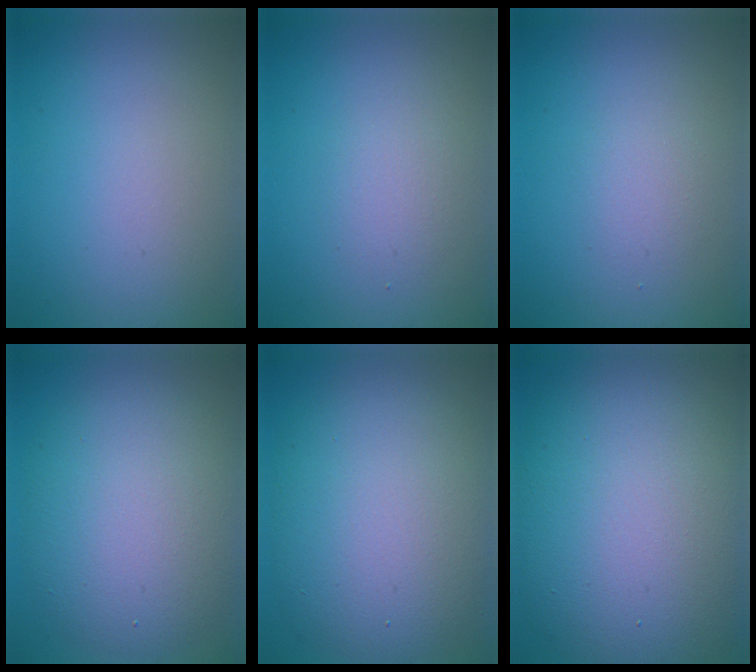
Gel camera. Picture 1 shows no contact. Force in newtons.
{"total": 1.6, "press": 1.6, "slide": 0.1}
{"total": 1.5, "press": 1.5, "slide": 0.1}
{"total": 8.5, "press": 8.5, "slide": 0.5}
{"total": 10.6, "press": 10.5, "slide": 0.4}
{"total": 14.6, "press": 14.5, "slide": 1.1}